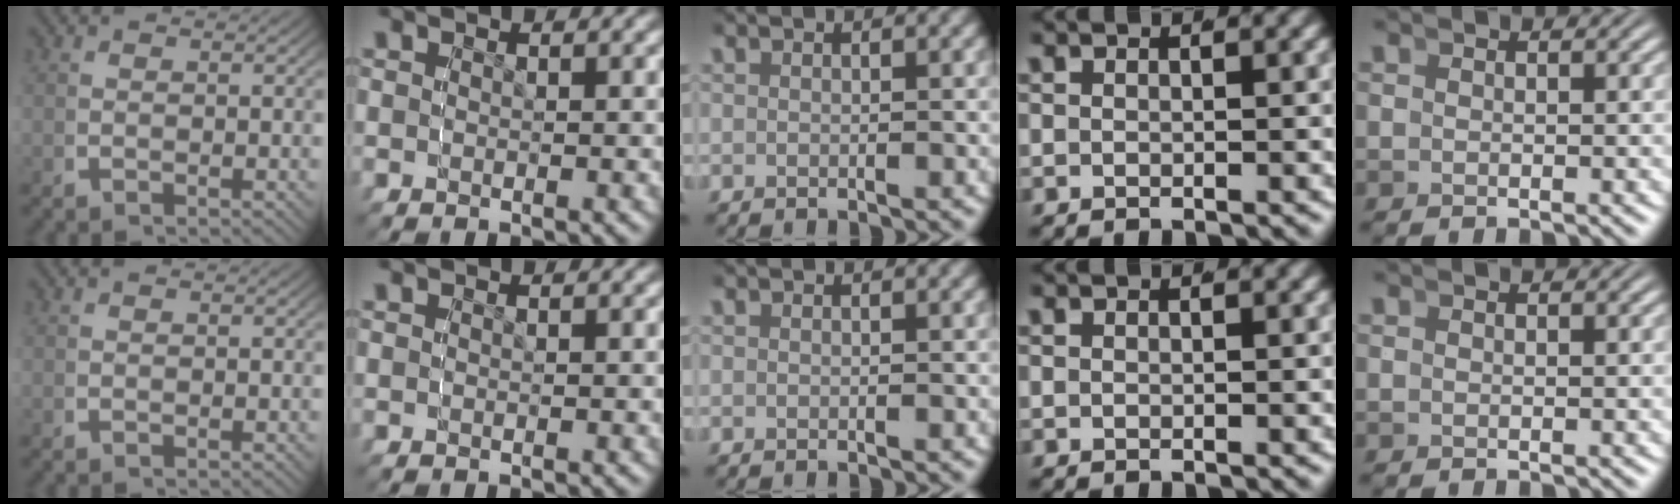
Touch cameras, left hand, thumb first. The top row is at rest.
{}